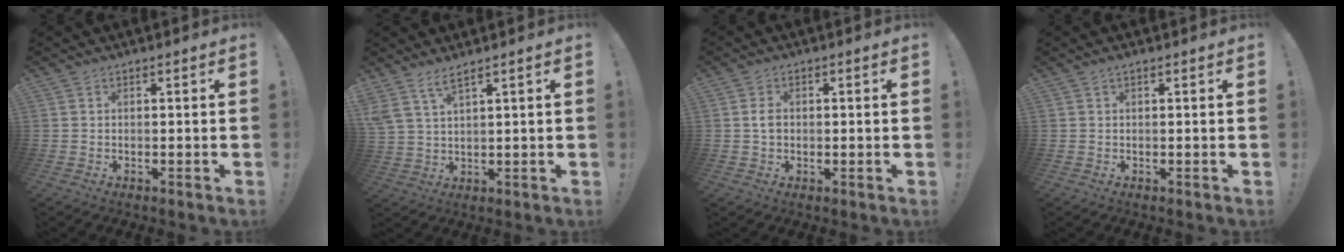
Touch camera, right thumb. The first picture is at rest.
{"total": 4.9, "force": [3.9, 0.6, 3.0], "torque": [-0.065, -0.016, 0.074]}
{"total": 2.7, "force": [-0.1, 1.9, 1.8], "torque": [-0.026, 0.003, -0.004]}
{"total": 1.0, "force": [0.5, 0.0, 0.8], "torque": [-0.011, -0.003, 0.008]}